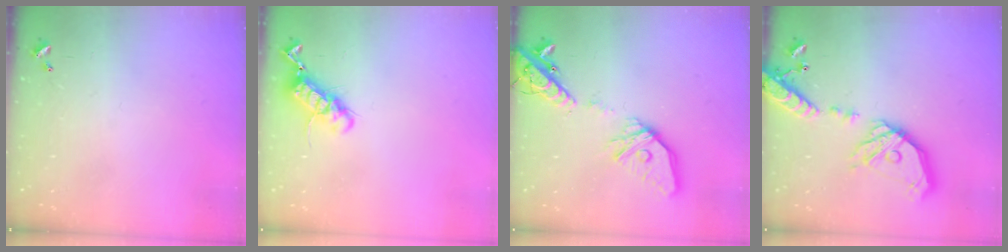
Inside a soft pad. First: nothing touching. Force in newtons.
{"total": 12.0, "press": 12.0, "slide": 1.3}
{"total": 20.2, "press": 20.0, "slide": 3.0}
{"total": 21.8, "press": 21.5, "slide": 3.7}